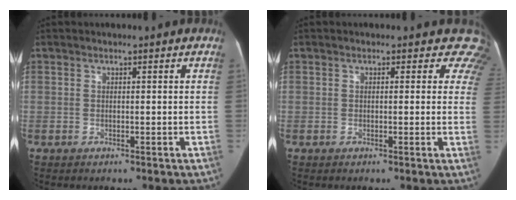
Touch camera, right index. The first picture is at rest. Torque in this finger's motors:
{"motor_torque": [0.15, 0.19, 0.03, 0.00]}